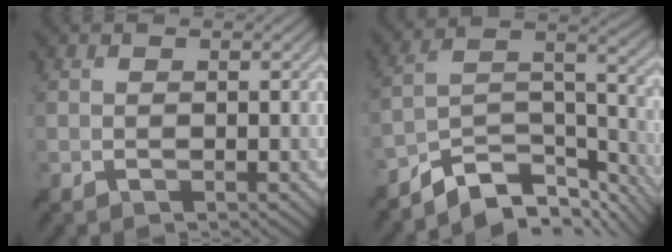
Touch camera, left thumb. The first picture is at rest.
{"total": 11.3, "force": [-8.9, 4.1, 5.7], "torque": [-0.101, 0.002, -0.156]}